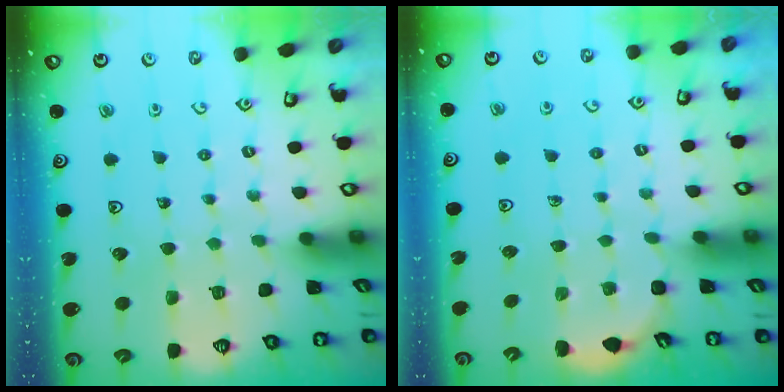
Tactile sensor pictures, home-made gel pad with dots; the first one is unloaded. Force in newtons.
{"total": 2.2, "press": 1.2, "slide": 1.9}